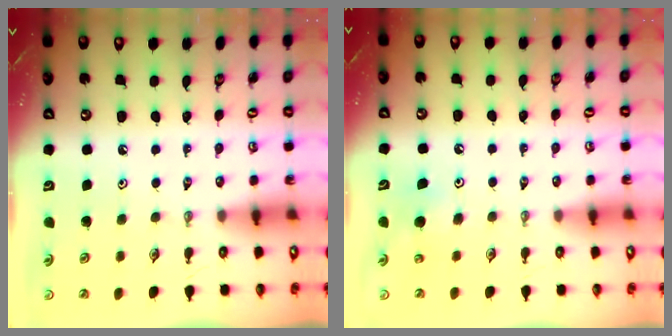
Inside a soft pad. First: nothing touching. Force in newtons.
{"total": 5.8, "press": 5.7, "slide": 1.0}